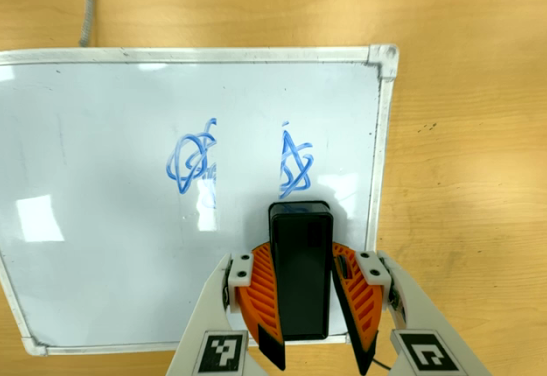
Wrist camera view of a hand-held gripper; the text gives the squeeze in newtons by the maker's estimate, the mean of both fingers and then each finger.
{"total": 9.9, "left": 9.9, "right": 9.8}